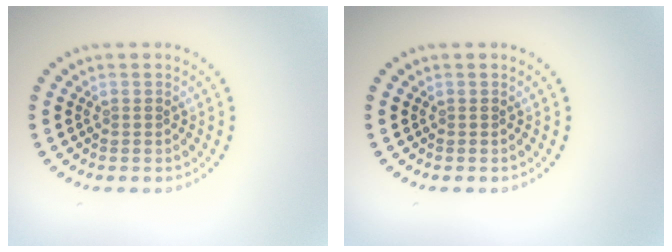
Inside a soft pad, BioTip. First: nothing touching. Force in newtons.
{"total": 0.0}